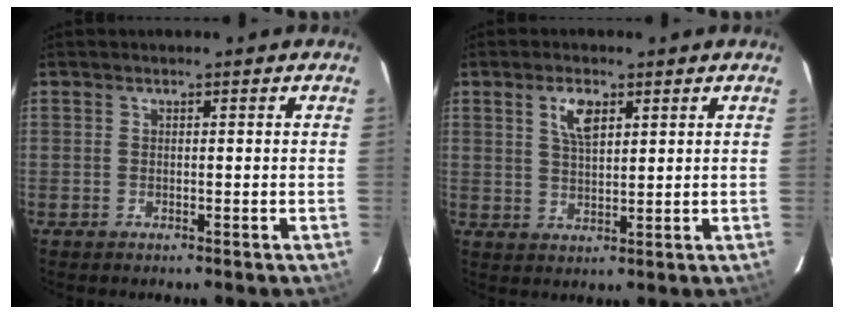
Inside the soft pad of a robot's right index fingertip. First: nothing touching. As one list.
[{"total": 4.9, "force": [2.4, 2.1, 3.7], "torque": [-0.068, 0.006, 0.046]}]